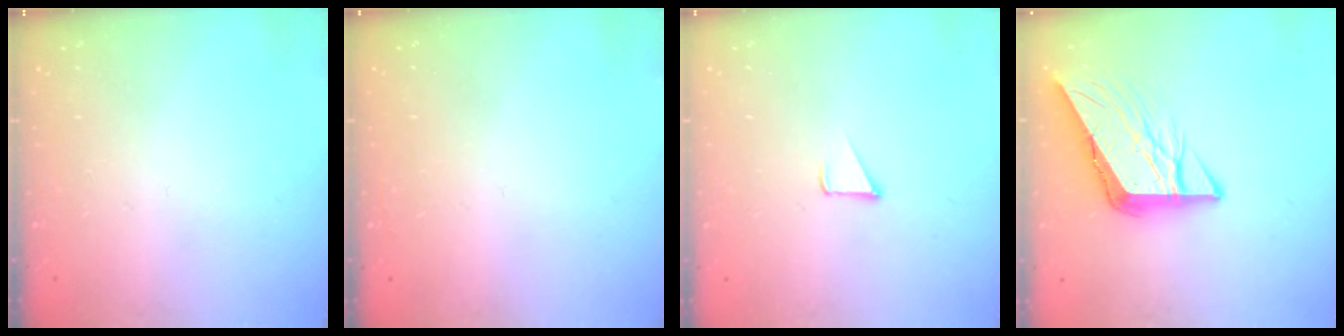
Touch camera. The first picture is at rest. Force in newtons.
{"total": 1.6, "press": 1.6, "slide": 0.1}
{"total": 1.7, "press": 1.7, "slide": 0.1}
{"total": 9.0, "press": 8.9, "slide": 1.0}